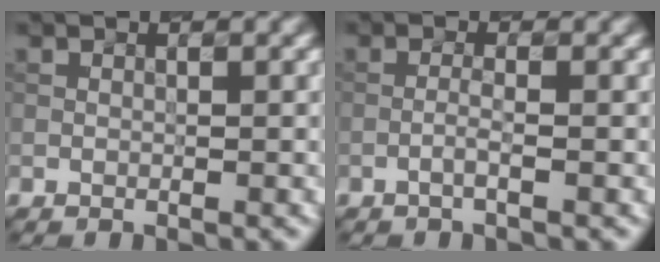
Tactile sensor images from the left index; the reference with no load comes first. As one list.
[{"total": 0.9, "force": [-0.7, -0.2, 0.6], "torque": [-0.019, 0.011, -0.012]}]